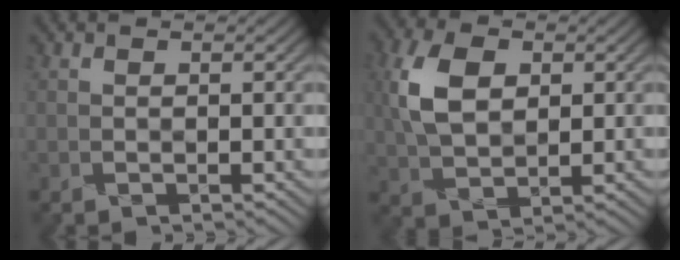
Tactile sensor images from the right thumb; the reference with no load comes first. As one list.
[{"total": 8.0, "force": [1.5, 5.2, 6.0], "torque": [-0.143, 0.011, 0.024]}]